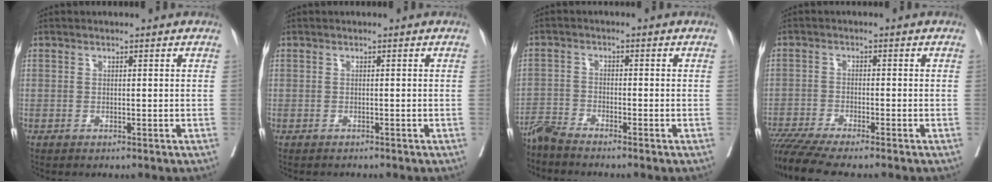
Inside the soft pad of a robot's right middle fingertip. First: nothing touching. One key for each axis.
{"total": 0.9, "fx": -0.9, "fy": 0.3, "fz": 0.1, "tx": -0.009, "ty": -0.002, "tz": -0.013}
{"total": 3.7, "fx": -3.6, "fy": -0.6, "fz": 0.8, "tx": -0.014, "ty": -0.016, "tz": -0.074}
{"total": 9.0, "fx": -7.8, "fy": -0.1, "fz": 4.5, "tx": -0.070, "ty": -0.018, "tz": -0.130}